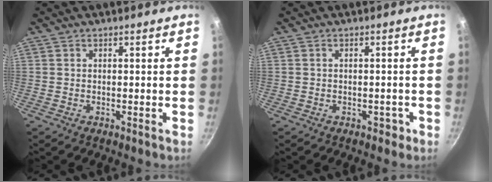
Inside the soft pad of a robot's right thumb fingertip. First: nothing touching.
{"total": 1.7, "force": [-0.9, 1.3, 0.7], "torque": [0.006, 0.017, -0.001]}